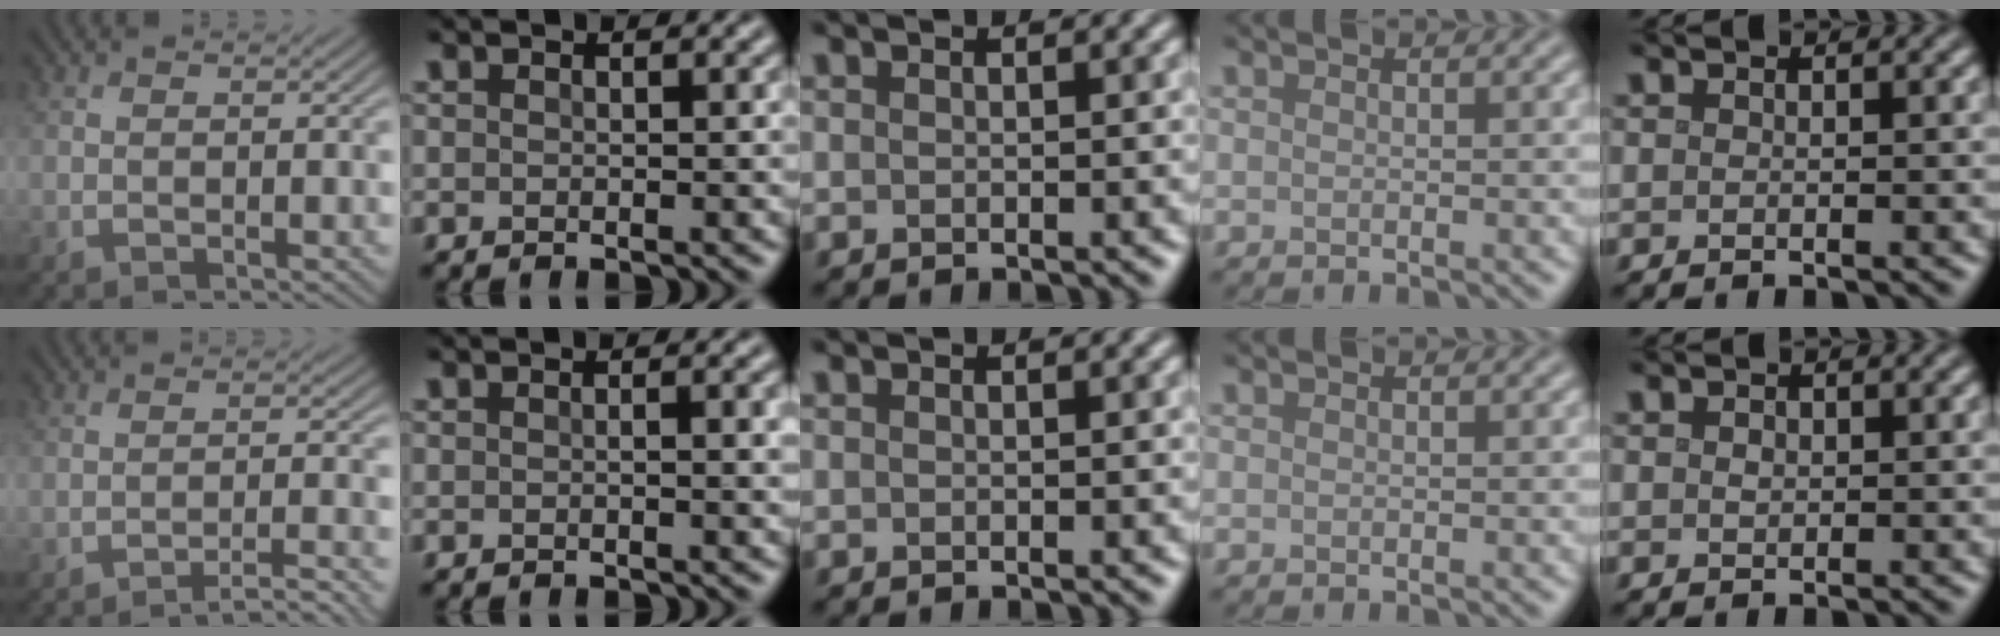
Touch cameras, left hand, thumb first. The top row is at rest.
{"thumb": {"total": 4.4, "force": [-3.4, 0.3, 2.8], "torque": [-0.041, 0.016, -0.064]}, "index": {"total": 1.8, "force": [0.1, 0.4, 1.8], "torque": [-0.025, 0.001, 0.000]}, "little": {"total": 0.7, "force": [0.1, 0.6, 0.4], "torque": [-0.007, -0.001, 0.001]}}